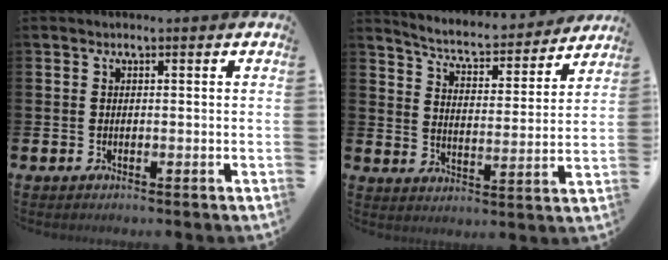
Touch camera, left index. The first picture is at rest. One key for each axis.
{"total": 5.9, "fx": 5.6, "fy": 0.9, "fz": 1.5, "tx": -0.057, "ty": -0.044, "tz": 0.091}